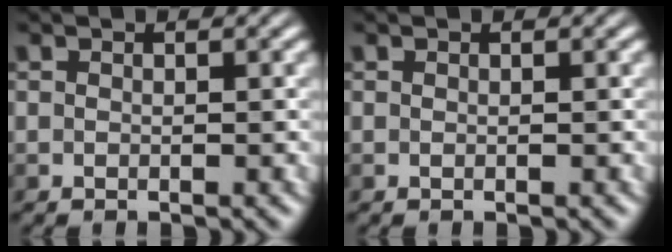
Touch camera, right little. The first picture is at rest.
{"total": 0.0}